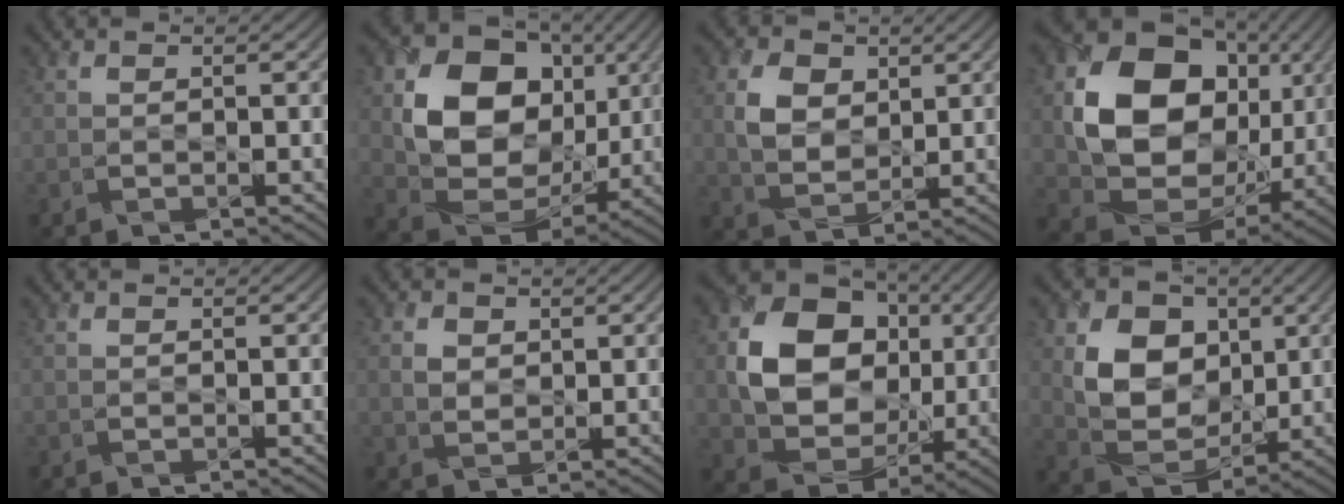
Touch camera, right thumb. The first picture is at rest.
{"total": 15.1, "force": [3.1, 11.6, 9.1], "torque": [-0.178, -0.007, 0.056]}
{"total": 6.3, "force": [1.9, 4.4, 4.1], "torque": [-0.095, 0.001, 0.038]}
{"total": 17.3, "force": [2.9, 13.3, 10.6], "torque": [-0.218, -0.023, 0.068]}
{"total": 0.0}
{"total": 2.5, "force": [0.8, 2.0, 1.4], "torque": [-0.036, -0.002, 0.014]}
{"total": 13.4, "force": [1.5, 10.8, 7.8], "torque": [-0.147, -0.006, 0.025]}
{"total": 10.5, "force": [2.3, 7.9, 6.6], "torque": [-0.144, -0.006, 0.033]}